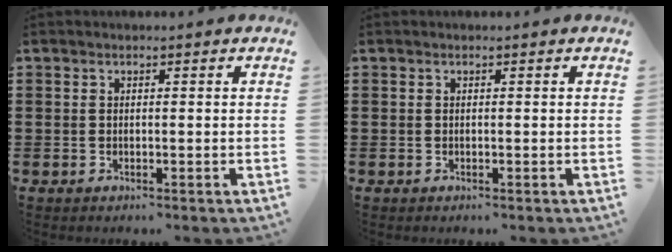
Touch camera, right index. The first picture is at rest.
{"total": 0.0}